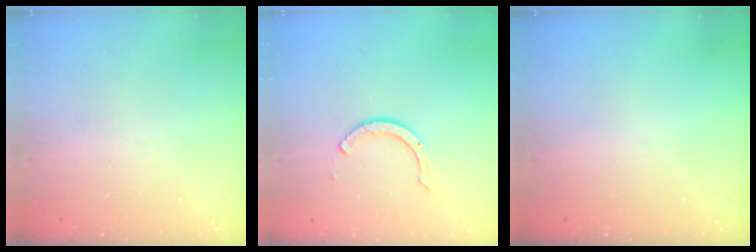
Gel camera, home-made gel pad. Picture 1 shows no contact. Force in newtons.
{"total": 6.0, "press": 6.0, "slide": 0.5}
{"total": 0.0}